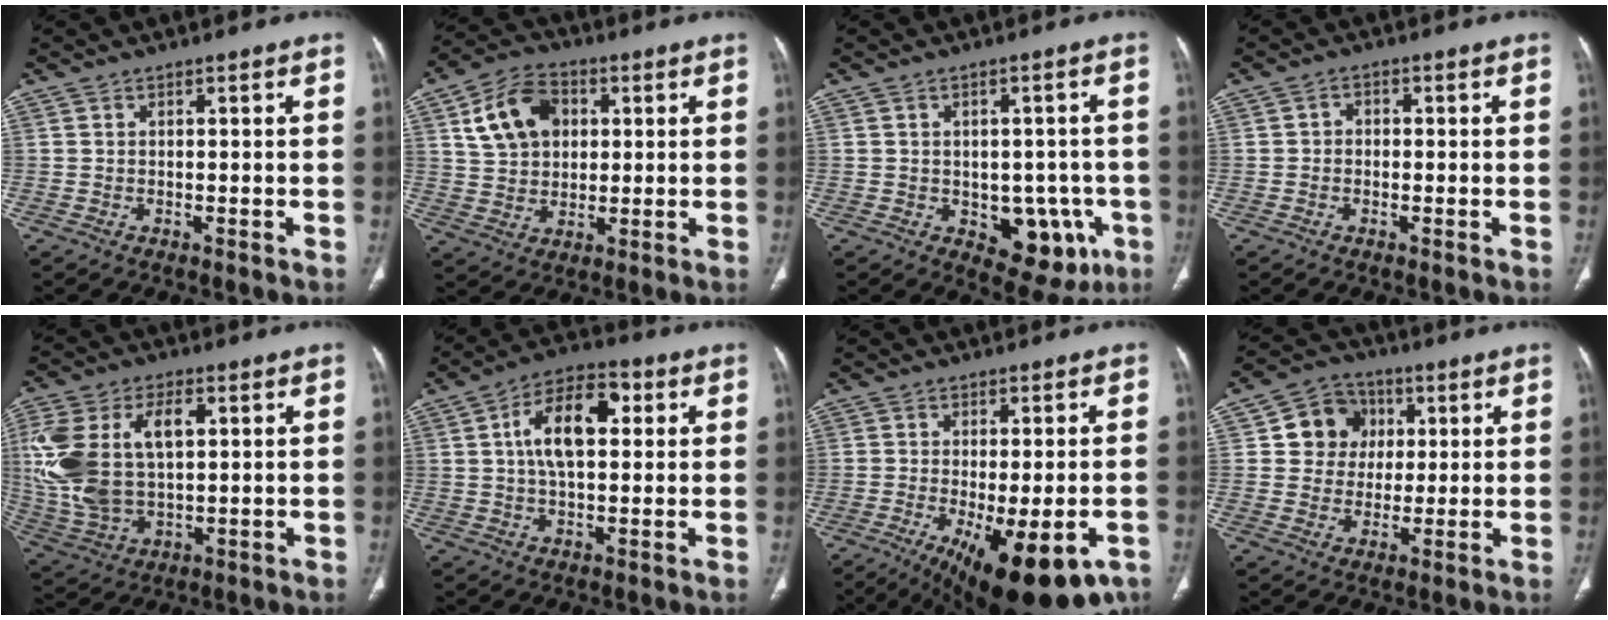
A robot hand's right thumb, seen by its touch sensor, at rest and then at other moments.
{"total": 12.1, "force": [3.6, 8.8, 7.5], "torque": [-0.113, 0.007, 0.062]}
{"total": 10.7, "force": [-3.2, 6.9, 7.6], "torque": [-0.047, 0.010, -0.026]}
{"total": 1.7, "force": [-0.3, 1.4, 0.8], "torque": [-0.003, 0.008, -0.011]}
{"total": 19.5, "force": [3.3, 11.3, 15.6], "torque": [-0.335, 0.004, 0.068]}
{"total": 12.4, "force": [2.5, 6.5, 10.2], "torque": [-0.169, 0.019, 0.035]}
{"total": 18.7, "force": [-9.3, 7.1, 14.6], "torque": [-0.178, -0.008, -0.122]}
{"total": 9.6, "force": [2.2, 8.7, 3.2], "torque": [-0.008, 0.002, 0.031]}